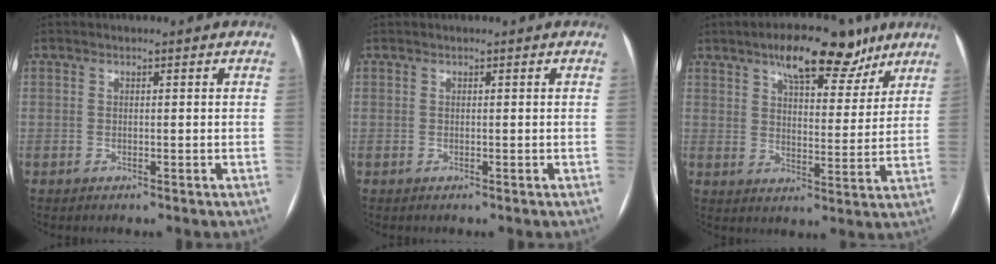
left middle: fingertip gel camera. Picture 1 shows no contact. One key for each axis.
{"total": 0.0}
{"total": 11.9, "fx": 8.2, "fy": 4.6, "fz": 7.2, "tx": -0.094, "ty": 0.014, "tz": 0.122}